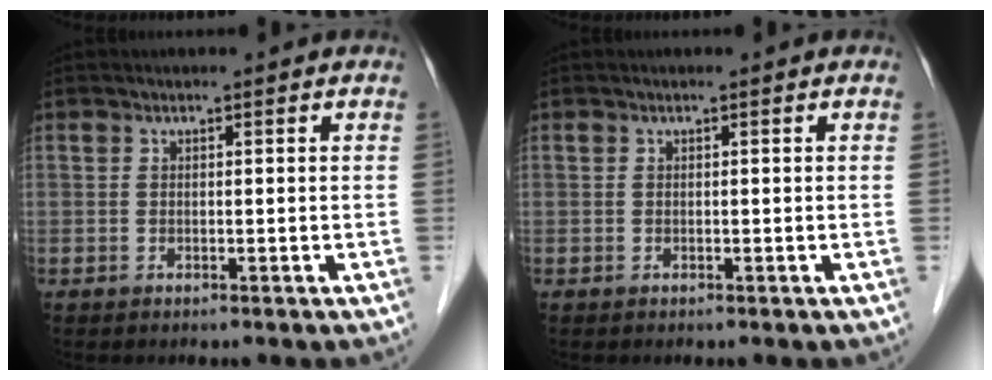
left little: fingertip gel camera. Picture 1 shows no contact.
{"total": 0.0}